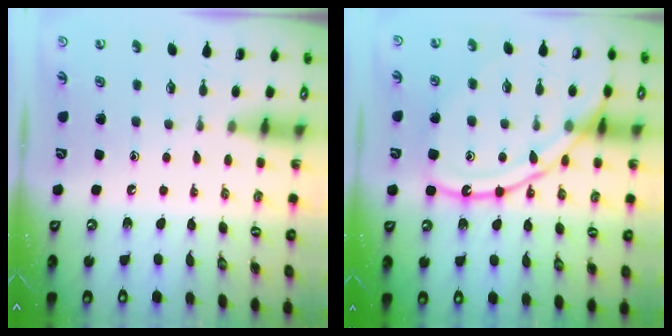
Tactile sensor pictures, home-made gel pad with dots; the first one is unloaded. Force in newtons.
{"total": 17.4, "press": 17.3, "slide": 1.7}